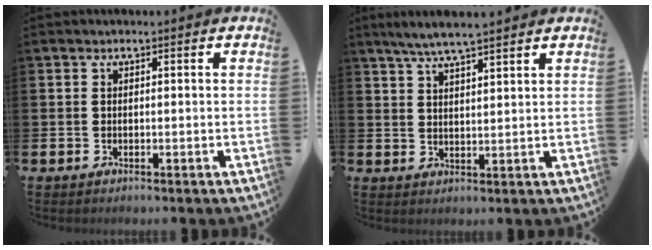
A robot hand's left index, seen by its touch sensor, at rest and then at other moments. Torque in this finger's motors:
{"motor_torque": [0.04, -0.35, 0.65, 0.18]}